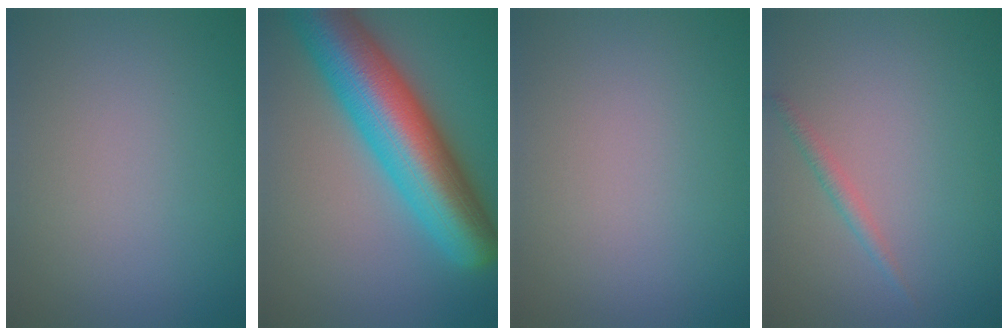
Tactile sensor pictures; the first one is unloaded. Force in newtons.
{"total": 11.9, "press": 11.9, "slide": 0.4}
{"total": 0.0}
{"total": 1.2, "press": 1.2, "slide": 0.0}